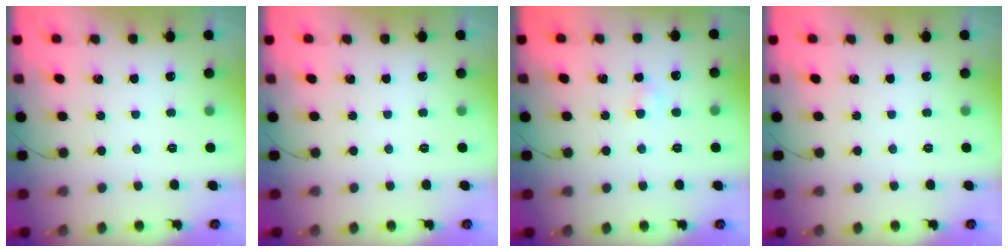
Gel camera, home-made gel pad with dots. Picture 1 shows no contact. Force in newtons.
{"total": 0.0}
{"total": 3.0, "press": 2.9, "slide": 0.8}
{"total": 0.0}